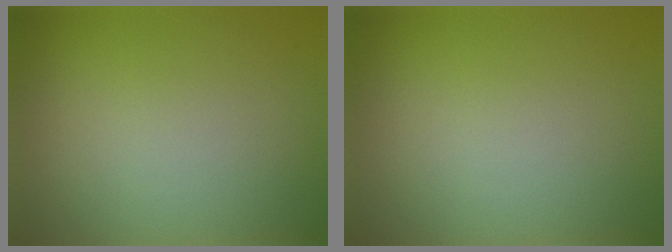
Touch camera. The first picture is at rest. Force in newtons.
{"total": 0.0}